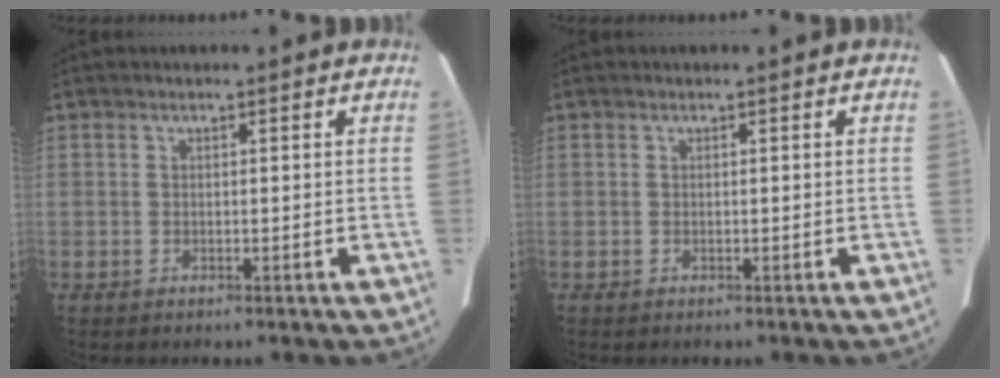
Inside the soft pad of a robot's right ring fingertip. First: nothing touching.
{"total": 0.0}